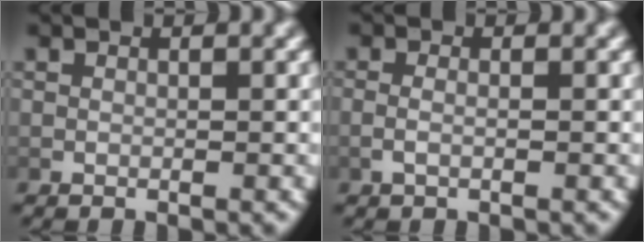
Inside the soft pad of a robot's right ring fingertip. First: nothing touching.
{"total": 1.1, "force": [-0.5, 0.3, 1.0], "torque": [-0.029, -0.007, -0.005]}